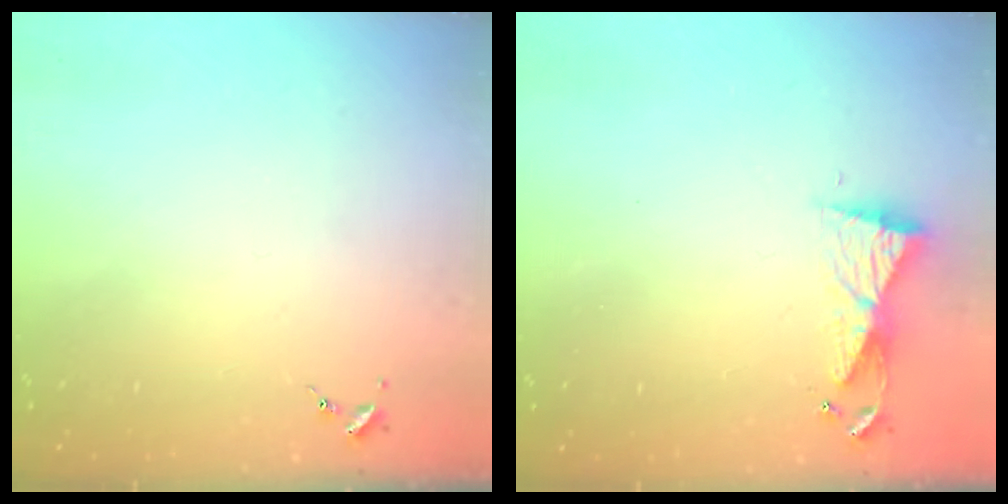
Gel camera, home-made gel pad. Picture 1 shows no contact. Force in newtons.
{"total": 5.9, "press": 5.9, "slide": 0.6}